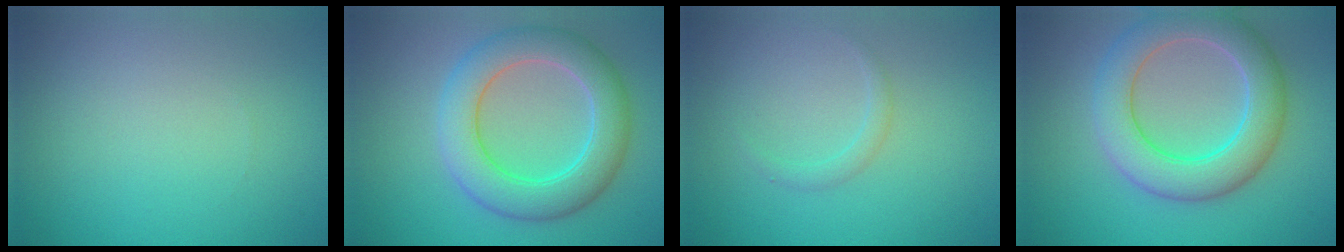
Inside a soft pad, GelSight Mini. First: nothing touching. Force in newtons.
{"total": 6.6, "press": 6.6, "slide": 0.2}
{"total": 1.0, "press": 1.0, "slide": 0.1}
{"total": 7.0, "press": 7.0, "slide": 0.3}